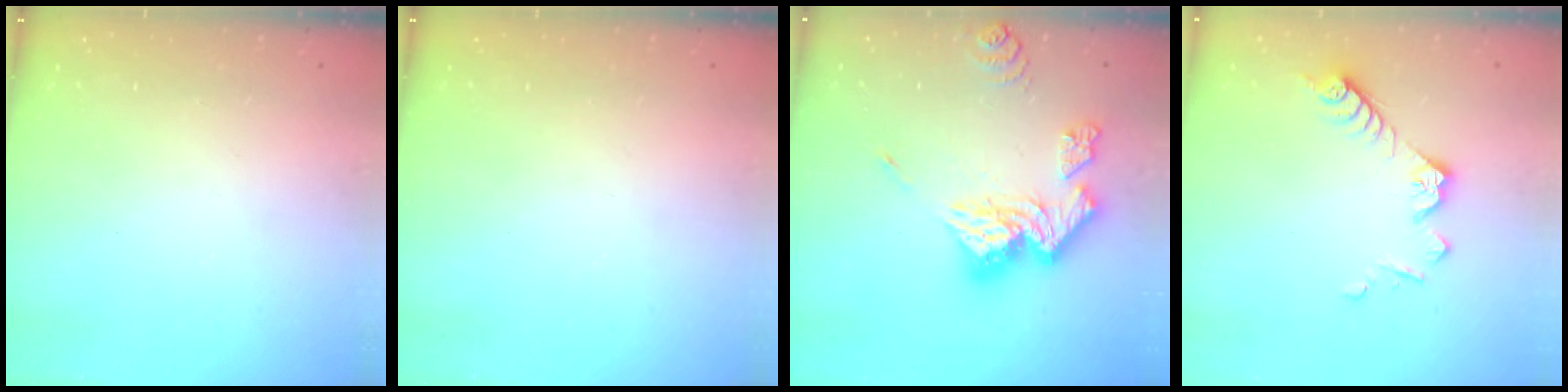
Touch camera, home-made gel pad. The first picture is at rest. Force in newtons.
{"total": 0.0}
{"total": 15.8, "press": 15.8, "slide": 1.4}
{"total": 9.3, "press": 9.3, "slide": 0.6}